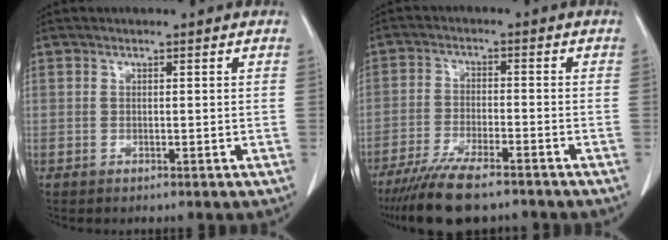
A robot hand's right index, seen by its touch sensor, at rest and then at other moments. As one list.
[{"total": 11.0, "force": [-8.8, 2.1, 6.2], "torque": [-0.105, -0.024, -0.145]}]